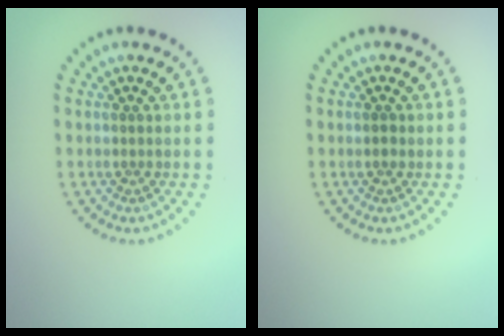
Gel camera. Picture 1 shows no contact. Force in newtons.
{"total": 0.8, "press": 0.7, "slide": 0.2}